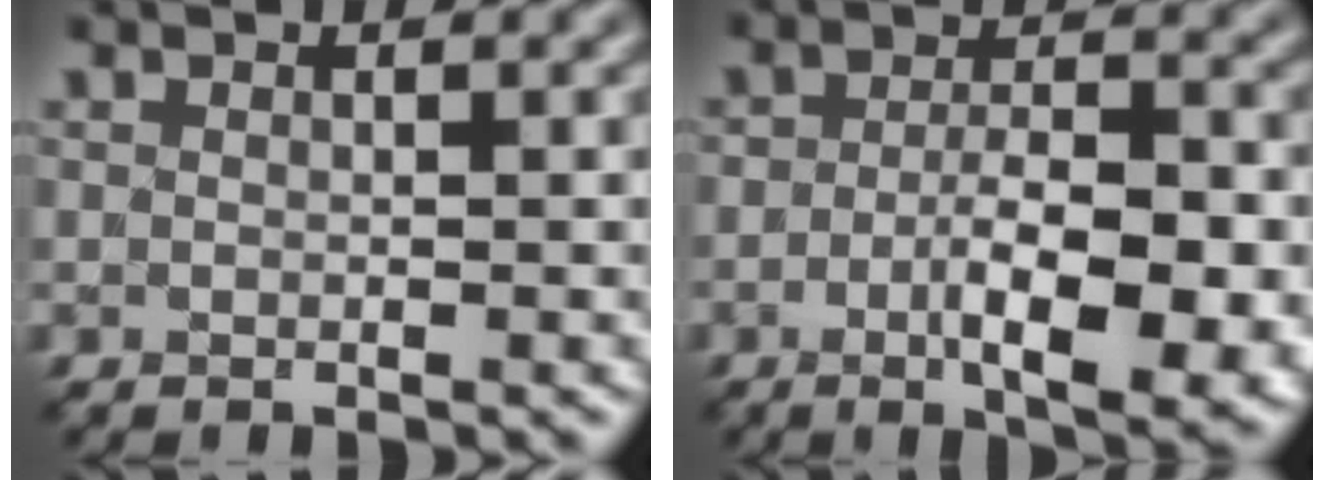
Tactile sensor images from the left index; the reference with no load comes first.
{"total": 7.5, "force": [-2.4, 2.5, 6.6], "torque": [-0.107, -0.005, -0.033]}